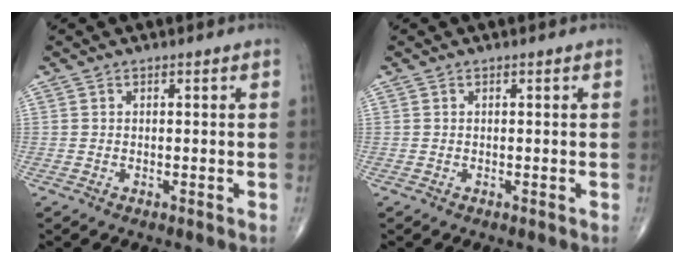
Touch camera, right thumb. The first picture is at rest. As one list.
[{"total": 0.0}]